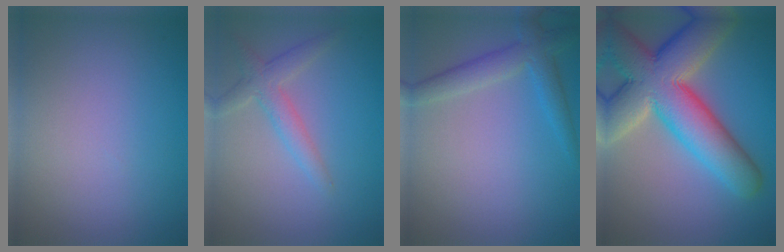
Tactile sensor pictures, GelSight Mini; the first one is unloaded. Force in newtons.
{"total": 2.5, "press": 2.5, "slide": 0.1}
{"total": 3.0, "press": 3.0, "slide": 0.0}
{"total": 12.4, "press": 12.3, "slide": 1.2}